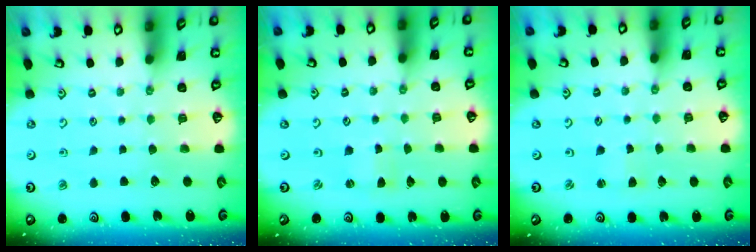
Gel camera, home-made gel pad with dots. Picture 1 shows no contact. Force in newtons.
{"total": 1.7, "press": 1.7, "slide": 0.3}
{"total": 1.9, "press": 1.9, "slide": 0.2}